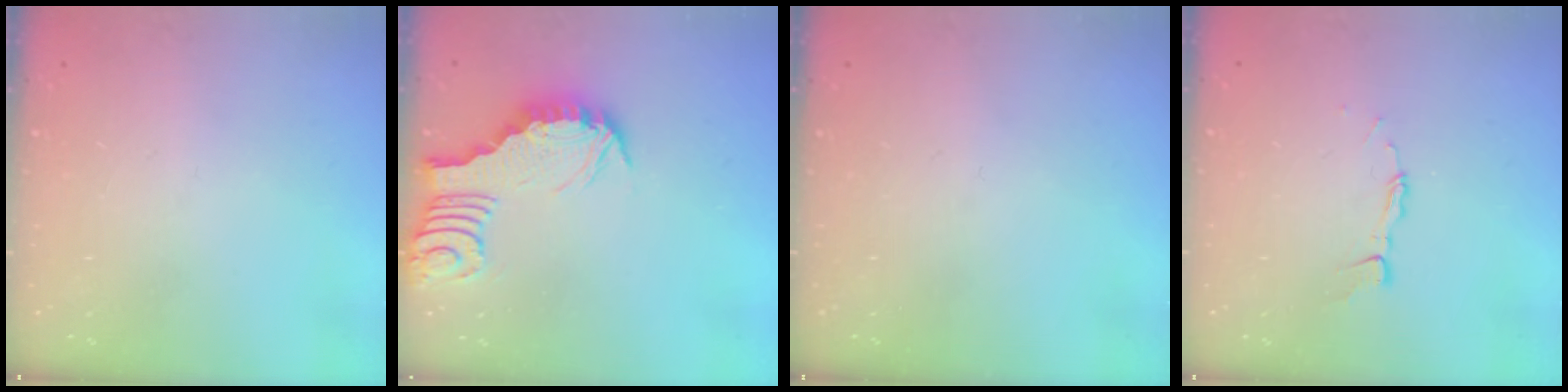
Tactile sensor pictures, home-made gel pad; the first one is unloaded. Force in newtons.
{"total": 3.0, "press": 3.0, "slide": 0.3}
{"total": 0.0}
{"total": 3.9, "press": 3.9, "slide": 0.2}